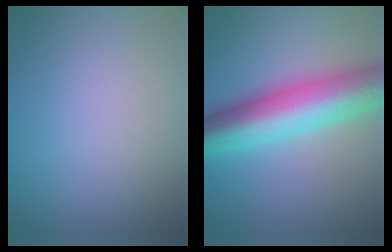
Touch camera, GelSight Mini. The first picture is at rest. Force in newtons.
{"total": 10.0, "press": 10.0, "slide": 0.1}